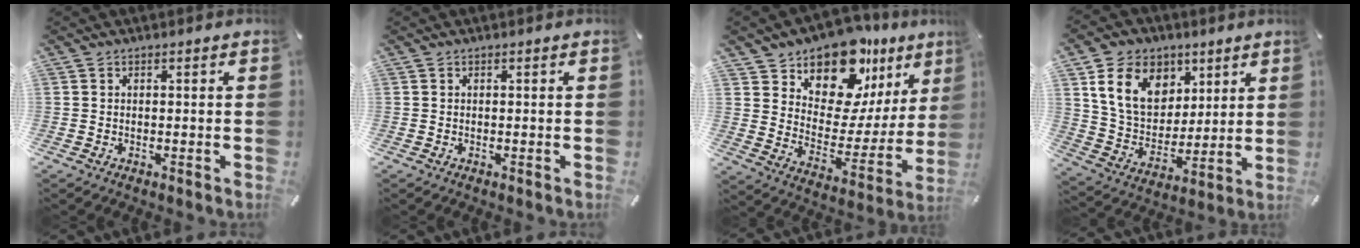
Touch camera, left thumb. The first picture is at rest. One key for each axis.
{"total": 0.0}
{"total": 15.8, "fx": 12.5, "fy": 8.5, "fz": 4.7, "tx": -0.080, "ty": -0.123, "tz": 0.220}
{"total": 15.3, "fx": 6.6, "fy": 11.8, "fz": 7.2, "tx": -0.134, "ty": -0.017, "tz": 0.129}